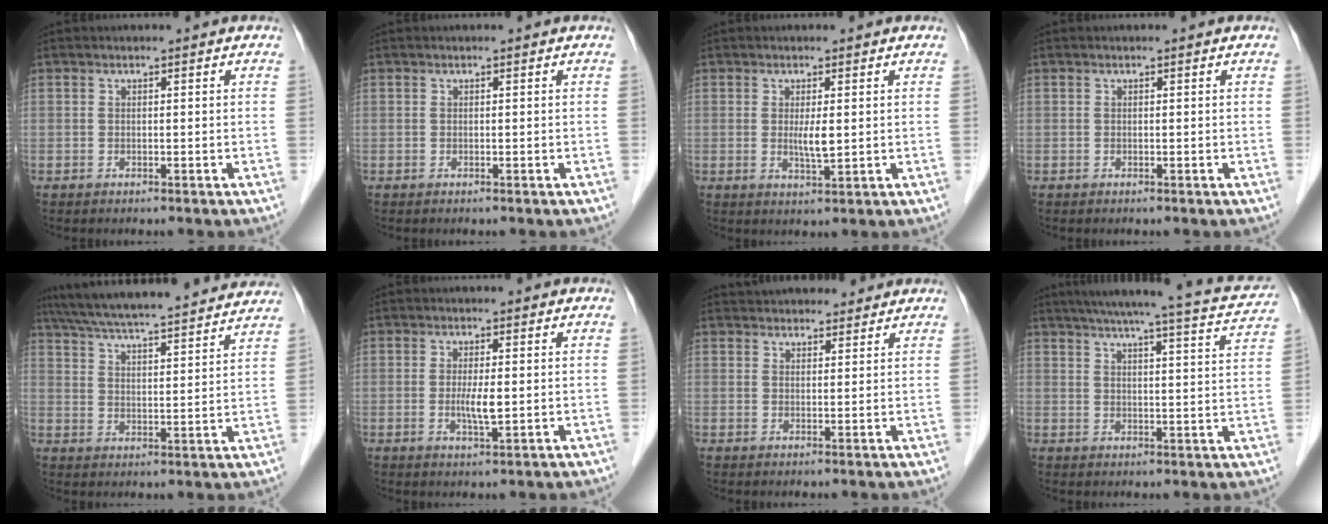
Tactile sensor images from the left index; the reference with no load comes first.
{"total": 0.0}
{"total": 2.9, "force": [0.2, 0.4, 2.9], "torque": [-0.057, -0.006, 0.007]}
{"total": 0.0}
{"total": 25.6, "force": [23.2, 2.2, 10.8], "torque": [-0.182, 0.013, 0.317]}
{"total": 3.2, "force": [-0.2, 0.5, 3.2], "torque": [-0.064, -0.005, -0.001]}
{"total": 8.6, "force": [8.0, 2.7, 2.0], "torque": [-0.010, 0.026, 0.103]}
{"total": 19.2, "force": [17.2, 1.0, 8.3], "torque": [-0.121, -0.009, 0.210]}